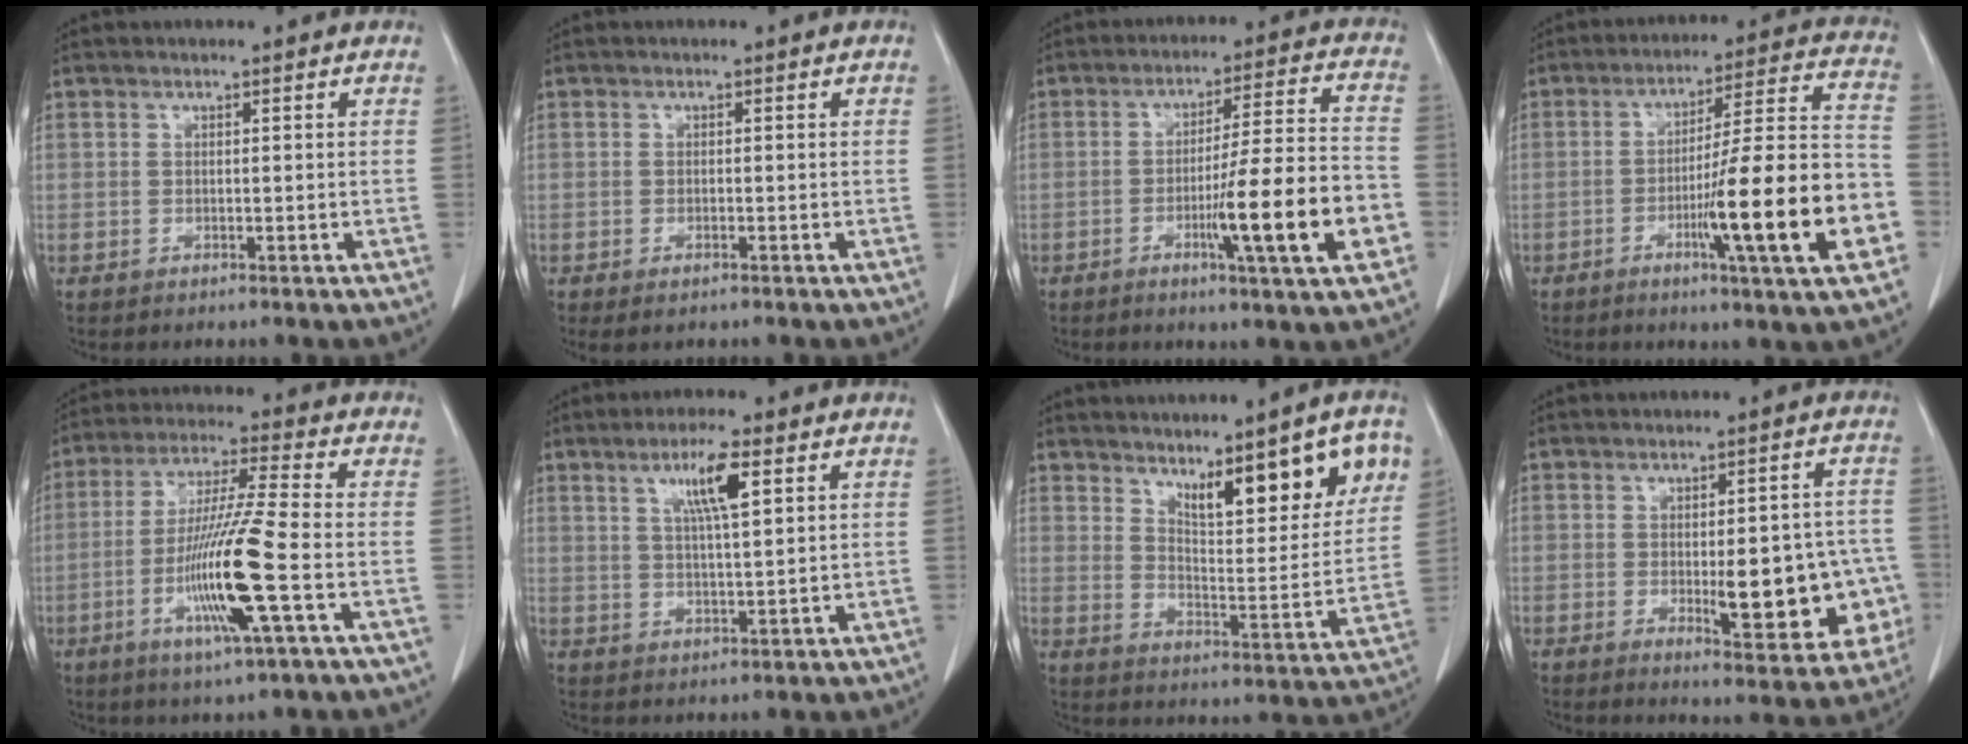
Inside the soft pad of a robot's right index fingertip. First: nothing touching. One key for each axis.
{"total": 1.9, "fx": -1.2, "fy": 0.7, "fz": 1.2, "tx": -0.023, "ty": -0.004, "tz": -0.016}
{"total": 14.3, "fx": -4.5, "fy": -0.1, "fz": 13.6, "tx": -0.211, "ty": -0.008, "tz": -0.073}
{"total": 18.5, "fx": -5.8, "fy": 0.1, "fz": 17.6, "tx": -0.238, "ty": 0.004, "tz": -0.088}
{"total": 13.5, "fx": -3.9, "fy": -0.6, "fz": 12.9, "tx": -0.255, "ty": -0.014, "tz": -0.080}
{"total": 6.6, "fx": 2.9, "fy": 0.5, "fz": 5.9, "tx": -0.107, "ty": 0.002, "tz": 0.051}
{"total": 15.3, "fx": 8.5, "fy": 3.3, "fz": 12.3, "tx": -0.164, "ty": -0.001, "tz": 0.135}
{"total": 12.9, "fx": -2.6, "fy": 4.0, "fz": 12.0, "tx": -0.127, "ty": 0.011, "tz": -0.023}